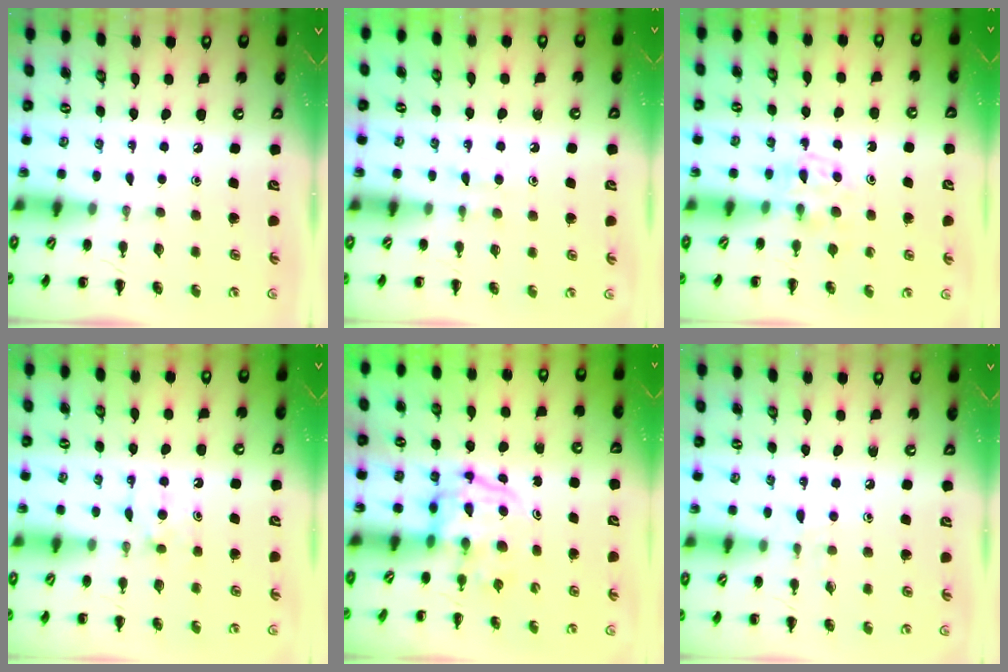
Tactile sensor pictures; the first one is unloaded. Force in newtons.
{"total": 3.6, "press": 3.3, "slide": 1.4}
{"total": 4.0, "press": 3.8, "slide": 1.3}
{"total": 4.9, "press": 4.7, "slide": 1.4}
{"total": 4.0, "press": 3.9, "slide": 0.7}
{"total": 4.3, "press": 3.8, "slide": 2.0}